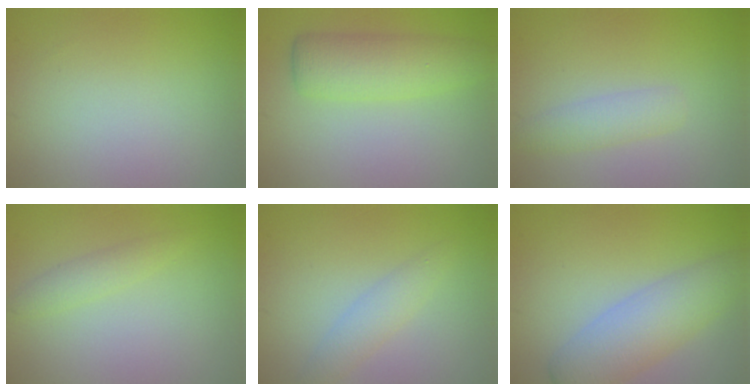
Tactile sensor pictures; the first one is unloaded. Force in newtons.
{"total": 4.5, "press": 4.5, "slide": 0.1}
{"total": 2.2, "press": 2.2, "slide": 0.1}
{"total": 1.5, "press": 1.5, "slide": 0.0}
{"total": 2.1, "press": 2.1, "slide": 0.1}
{"total": 5.5, "press": 5.5, "slide": 0.3}